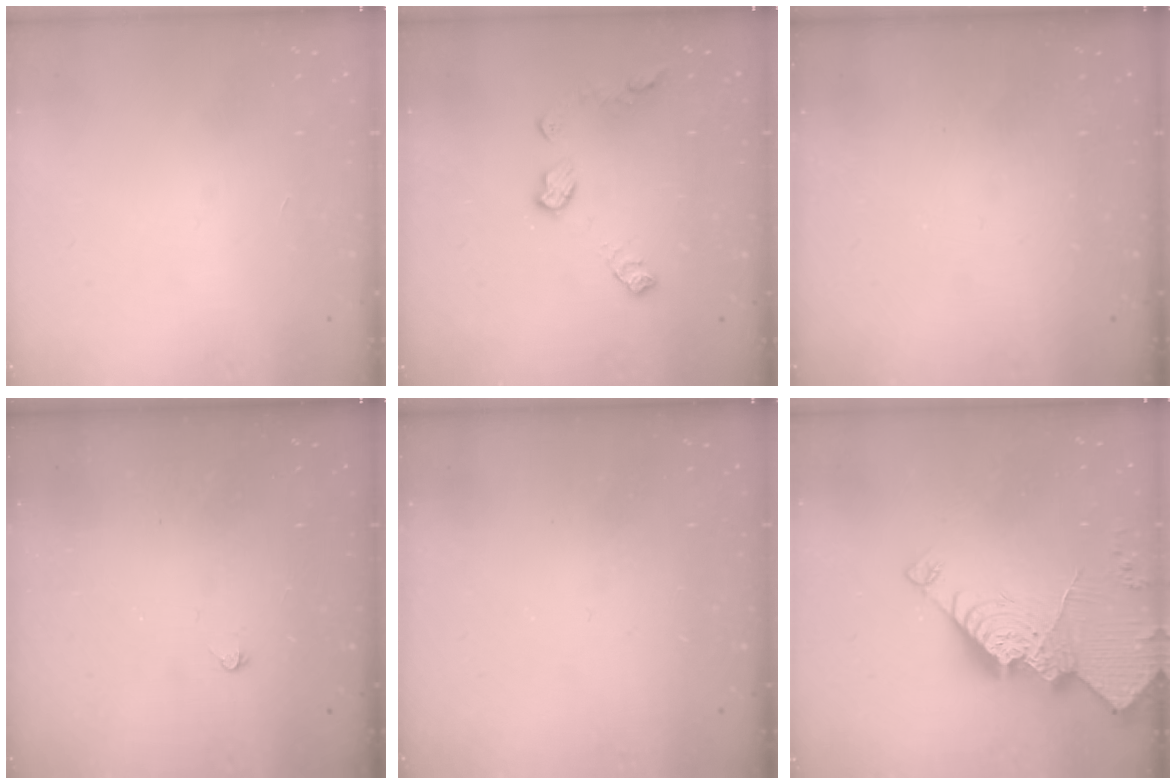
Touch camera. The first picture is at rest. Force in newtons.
{"total": 8.2, "press": 8.2, "slide": 0.3}
{"total": 0.0}
{"total": 2.4, "press": 2.4, "slide": 0.5}
{"total": 0.0}
{"total": 20.8, "press": 20.6, "slide": 2.1}